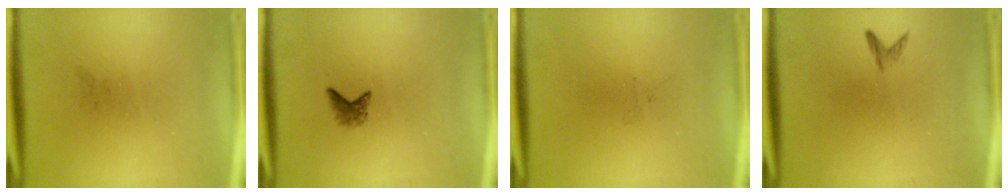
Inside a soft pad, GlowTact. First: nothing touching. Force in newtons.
{"total": 1.4}
{"total": 0.0}
{"total": 0.8}